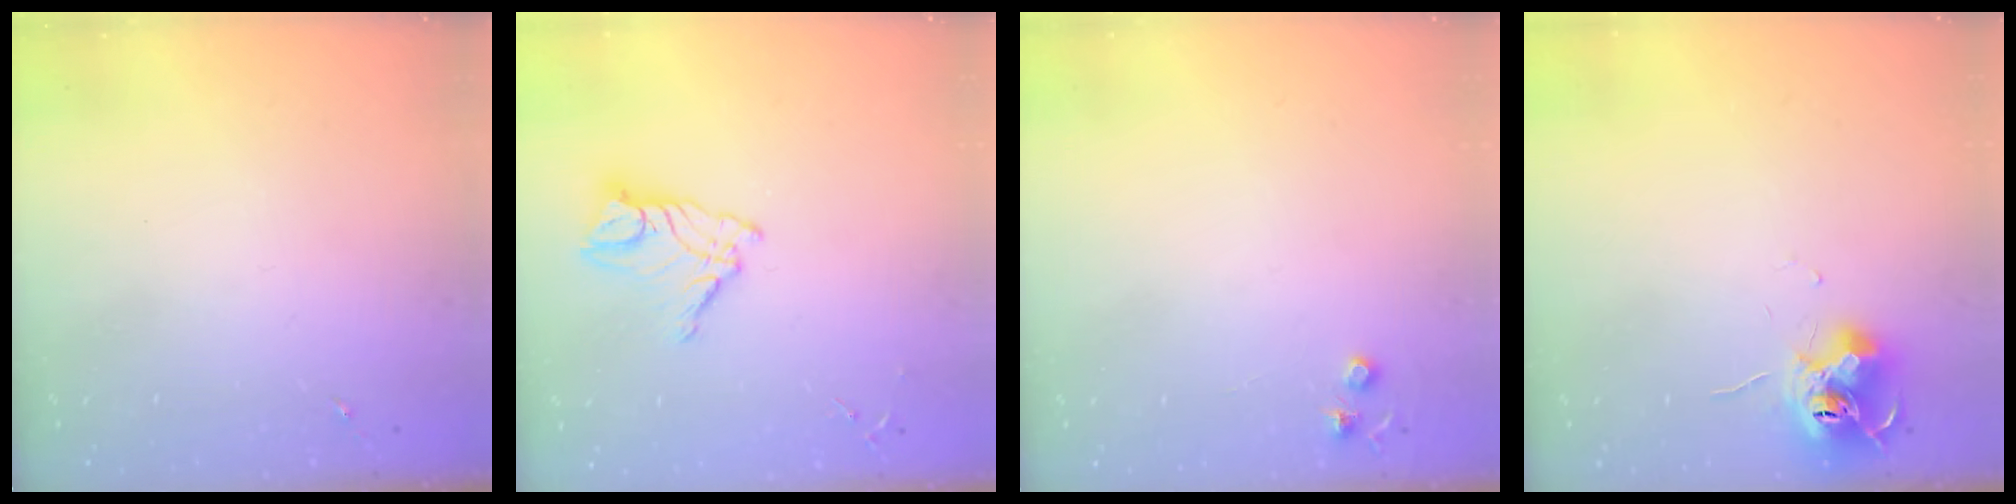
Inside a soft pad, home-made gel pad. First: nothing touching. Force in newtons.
{"total": 11.3, "press": 11.2, "slide": 1.1}
{"total": 4.2, "press": 4.1, "slide": 0.7}
{"total": 12.3, "press": 12.3, "slide": 0.8}